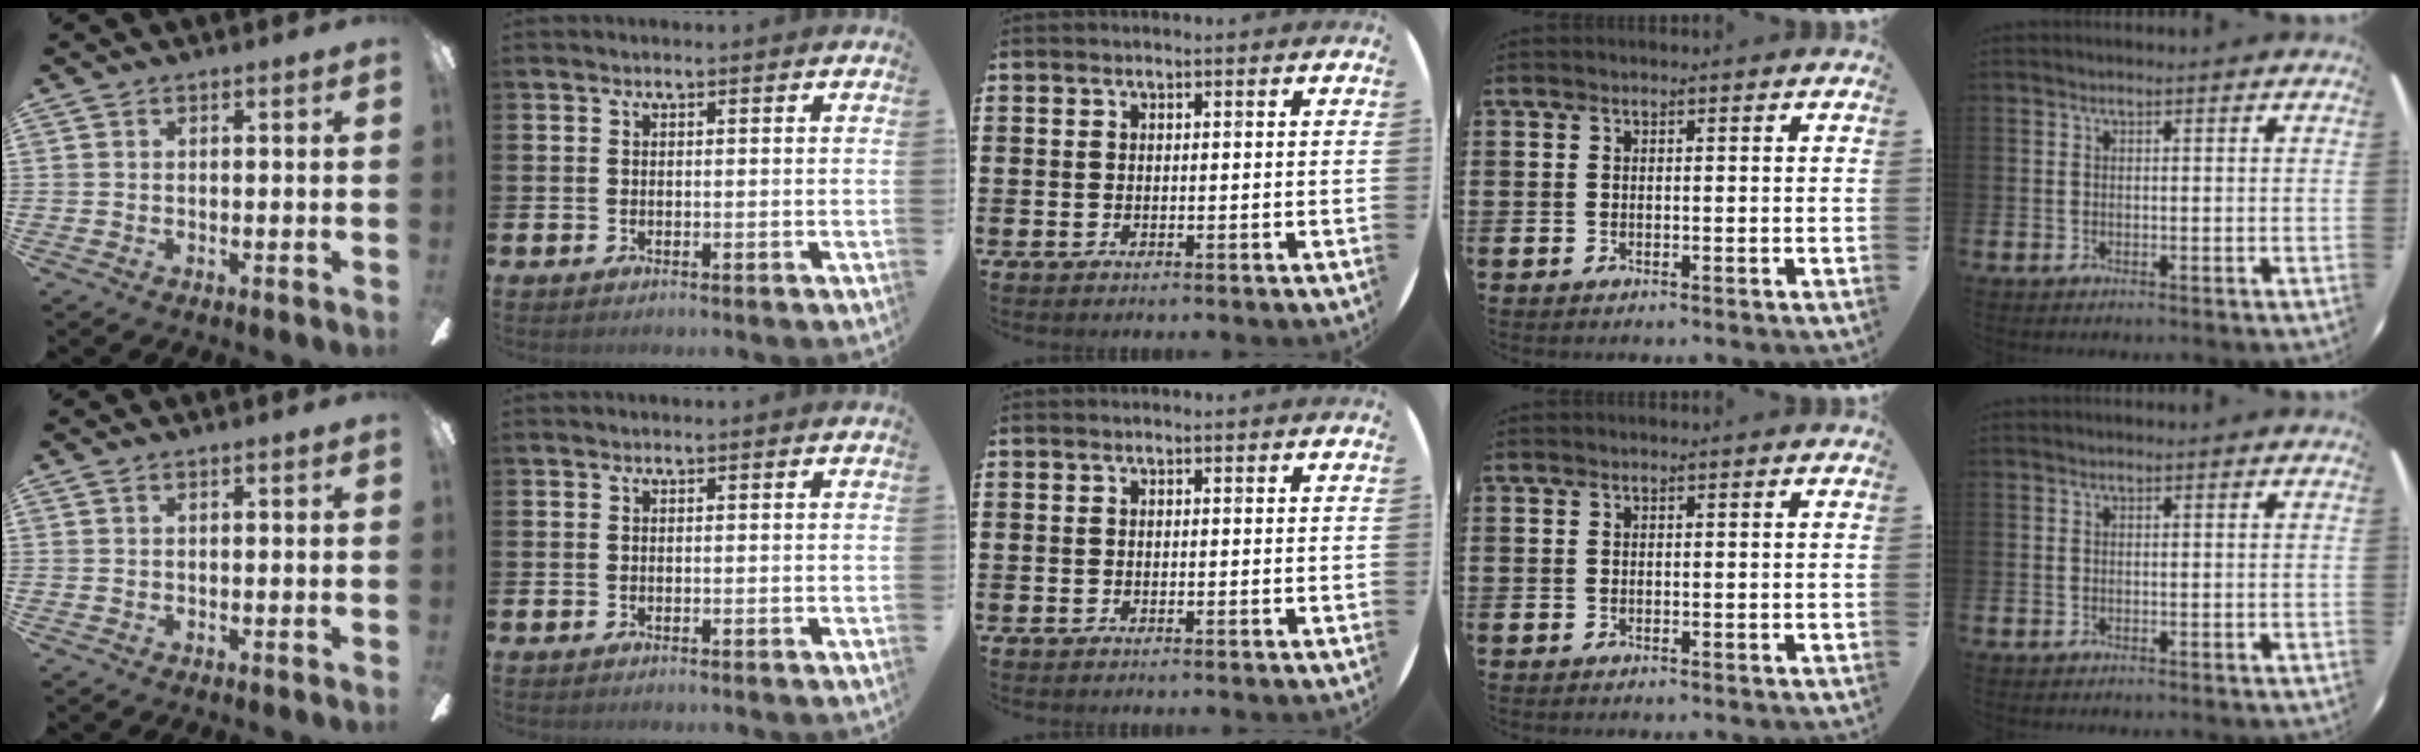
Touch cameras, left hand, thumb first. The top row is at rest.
{}